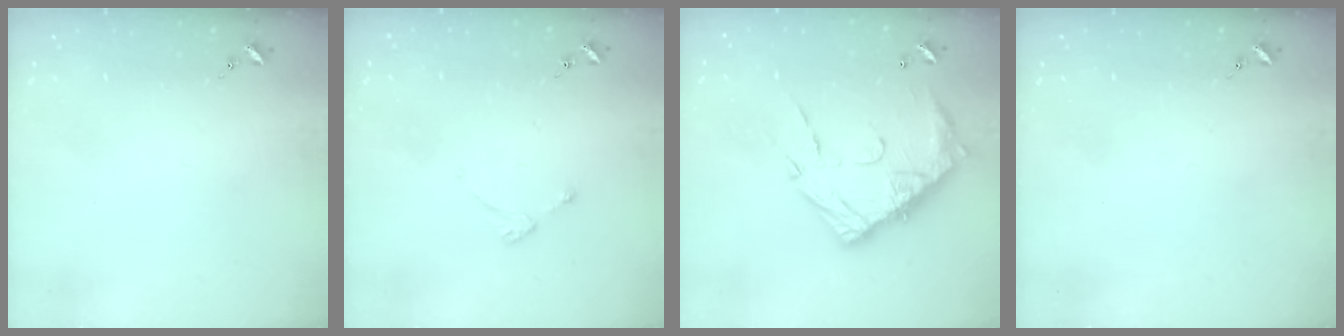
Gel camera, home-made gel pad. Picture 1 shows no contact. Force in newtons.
{"total": 2.2, "press": 2.1, "slide": 0.4}
{"total": 17.2, "press": 17.1, "slide": 1.4}
{"total": 0.0}